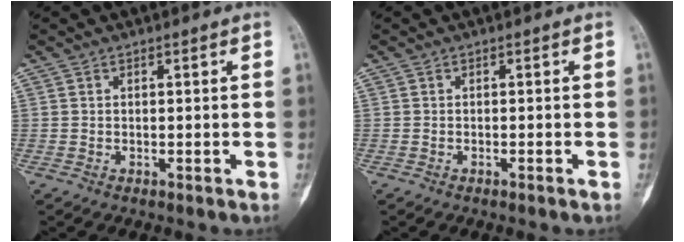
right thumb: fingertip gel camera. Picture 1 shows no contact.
{"total": 0.6, "force": [-0.5, 0.0, 0.4], "torque": [-0.013, 0.001, -0.005]}